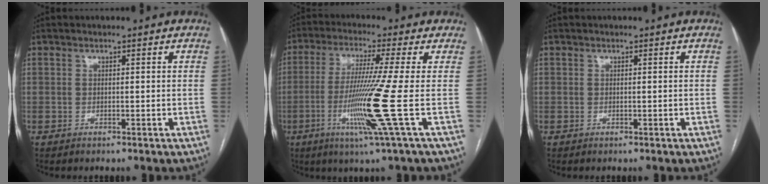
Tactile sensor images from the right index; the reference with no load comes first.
{"total": 11.8, "force": [-3.1, -2.9, 11.0], "torque": [-0.217, -0.033, -0.061]}
{"total": 0.0}